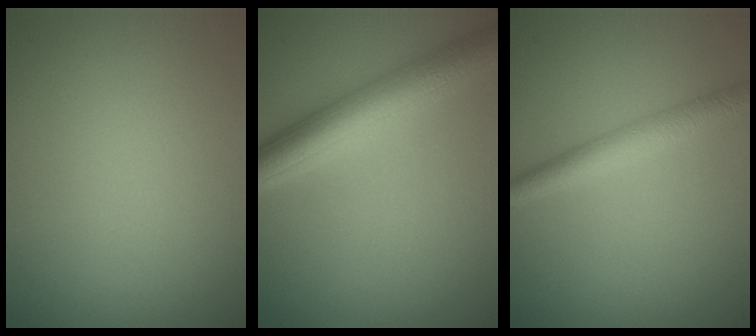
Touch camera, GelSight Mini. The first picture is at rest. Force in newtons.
{"total": 6.5, "press": 6.5, "slide": 0.2}
{"total": 2.8, "press": 2.8, "slide": 0.1}